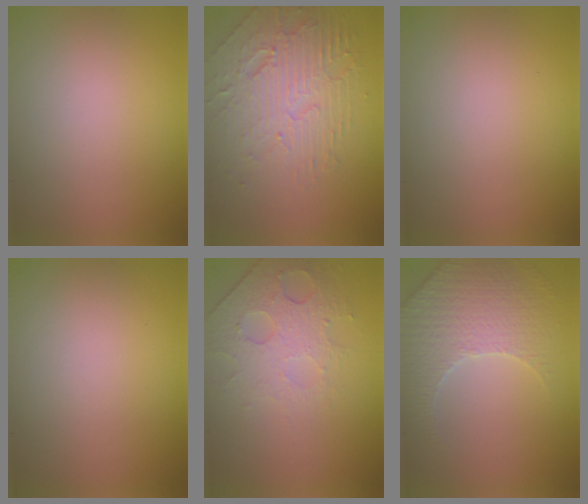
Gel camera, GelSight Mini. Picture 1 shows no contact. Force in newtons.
{"total": 5.6, "press": 4.4, "slide": 3.4}
{"total": 0.0}
{"total": 0.0}
{"total": 4.8, "press": 3.2, "slide": 3.6}
{"total": 4.1, "press": 4.0, "slide": 0.9}